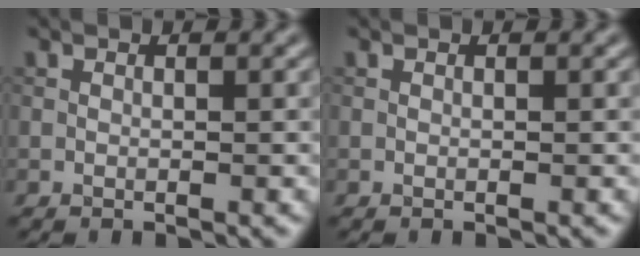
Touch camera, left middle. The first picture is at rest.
{"total": 0.0}